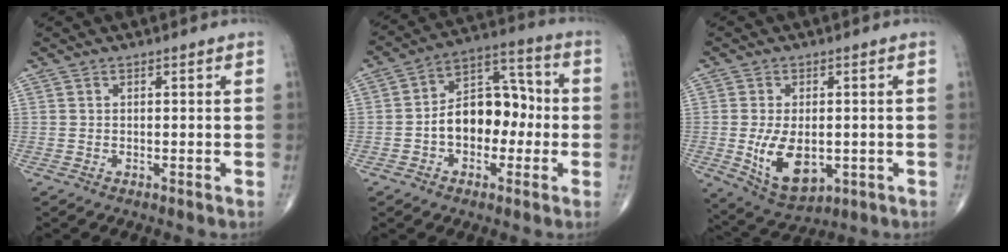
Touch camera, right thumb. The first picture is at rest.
{"total": 13.0, "force": [-1.7, 8.7, 9.6], "torque": [-0.119, 0.049, -0.037]}
{"total": 10.8, "force": [-1.7, 6.3, 8.6], "torque": [-0.139, -0.012, -0.010]}